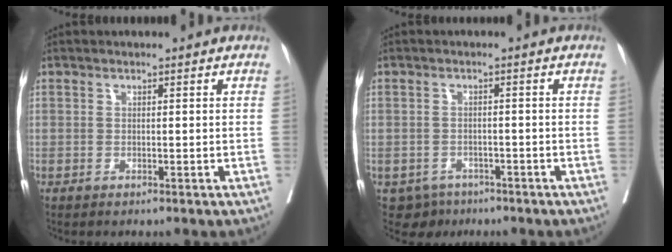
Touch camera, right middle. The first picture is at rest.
{"total": 3.6, "force": [-2.4, 2.7, 0.2], "torque": [0.001, 0.006, -0.034]}